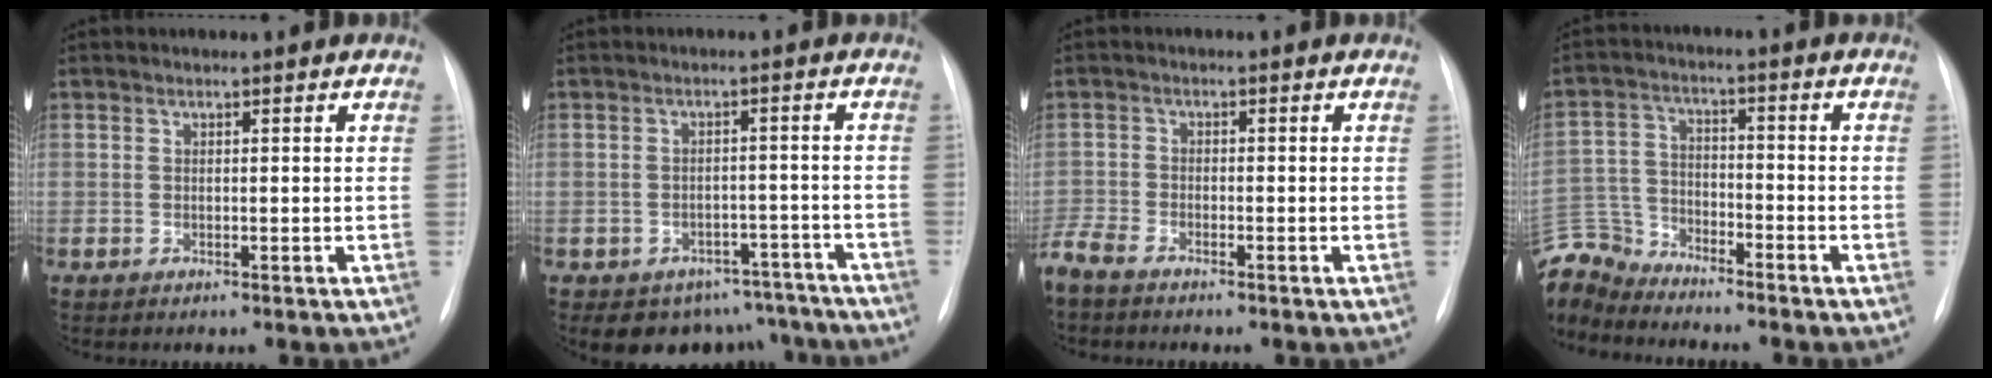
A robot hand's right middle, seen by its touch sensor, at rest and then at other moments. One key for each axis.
{"total": 9.9, "fx": -8.0, "fy": 5.7, "fz": 1.1, "tx": 0.010, "ty": 0.030, "tz": -0.091}
{"total": 5.0, "fx": -4.3, "fy": 1.5, "fz": 2.1, "tx": -0.047, "ty": -0.010, "tz": -0.086}
{"total": 10.4, "fx": -10.1, "fy": 2.1, "fz": 0.6, "tx": -0.026, "ty": 0.017, "tz": -0.201}